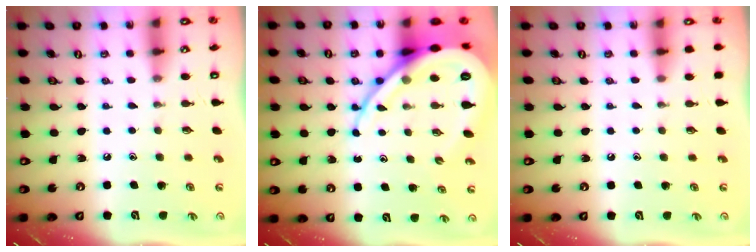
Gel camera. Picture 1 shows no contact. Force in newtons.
{"total": 16.8, "press": 16.7, "slide": 1.9}
{"total": 2.2, "press": 2.2, "slide": 0.3}